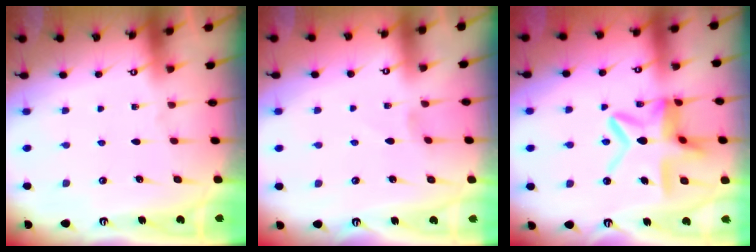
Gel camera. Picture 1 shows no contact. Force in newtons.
{"total": 0.0}
{"total": 14.3, "press": 14.2, "slide": 1.3}